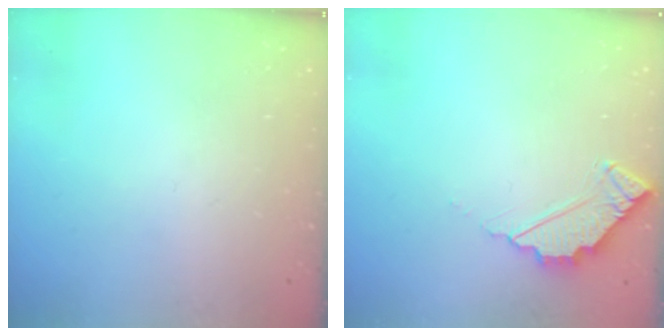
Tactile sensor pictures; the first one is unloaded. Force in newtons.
{"total": 4.2, "press": 4.2, "slide": 0.4}